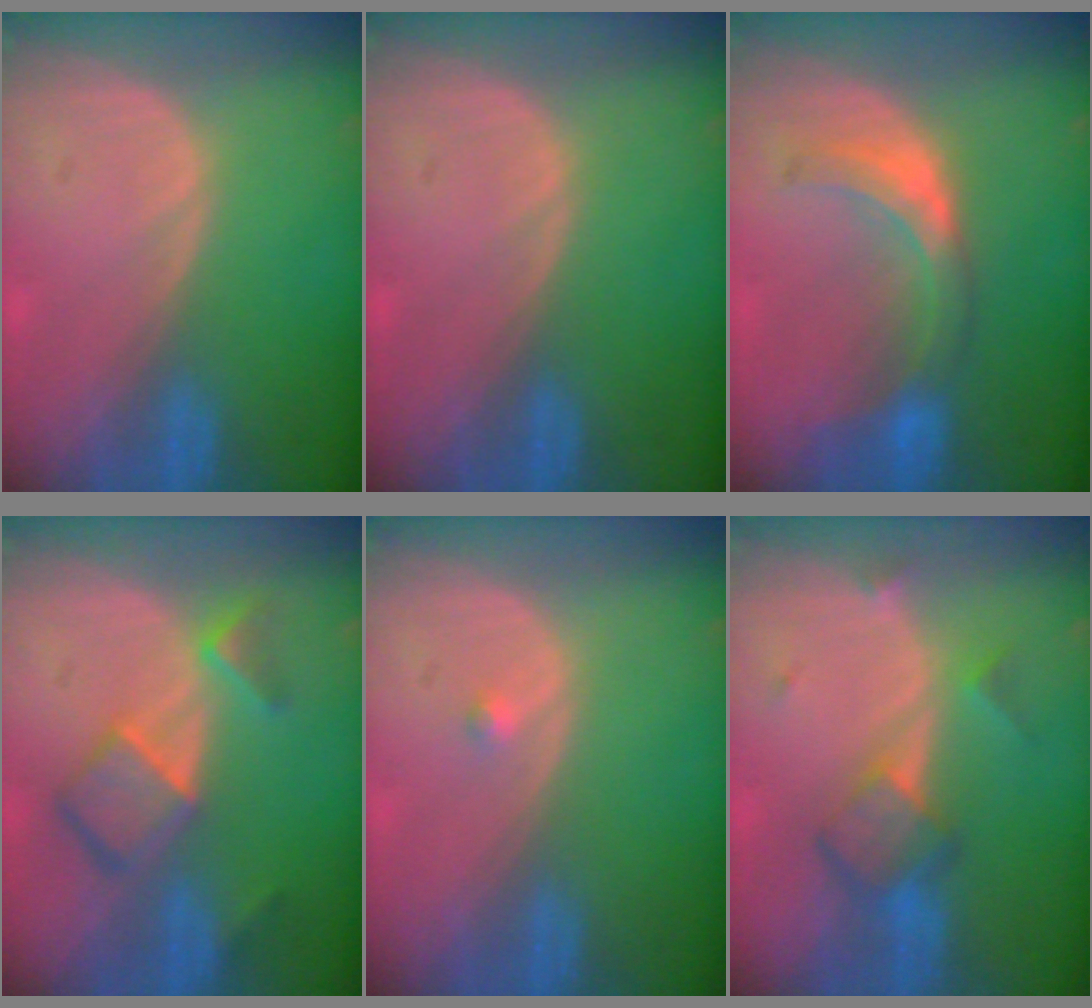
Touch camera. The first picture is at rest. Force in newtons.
{"total": 0.0}
{"total": 6.3, "press": 6.3, "slide": 0.1}
{"total": 7.2, "press": 6.2, "slide": 3.7}
{"total": 0.8, "press": 0.6, "slide": 0.4}
{"total": 6.0, "press": 5.2, "slide": 3.0}